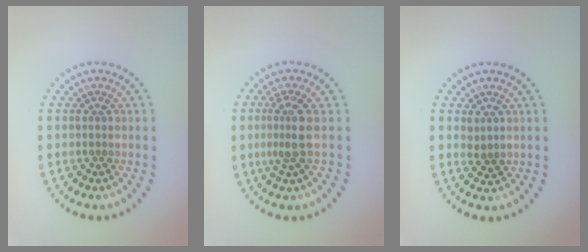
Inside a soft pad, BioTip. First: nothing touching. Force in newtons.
{"total": 2.6, "press": 2.0, "slide": 1.8}
{"total": 1.1, "press": 1.0, "slide": 0.6}